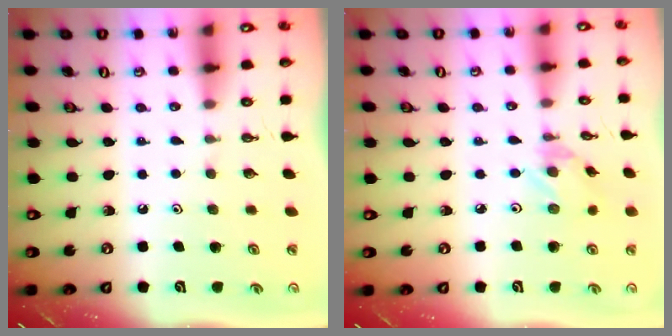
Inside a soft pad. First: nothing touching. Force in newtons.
{"total": 1.3, "press": 1.3, "slide": 0.1}